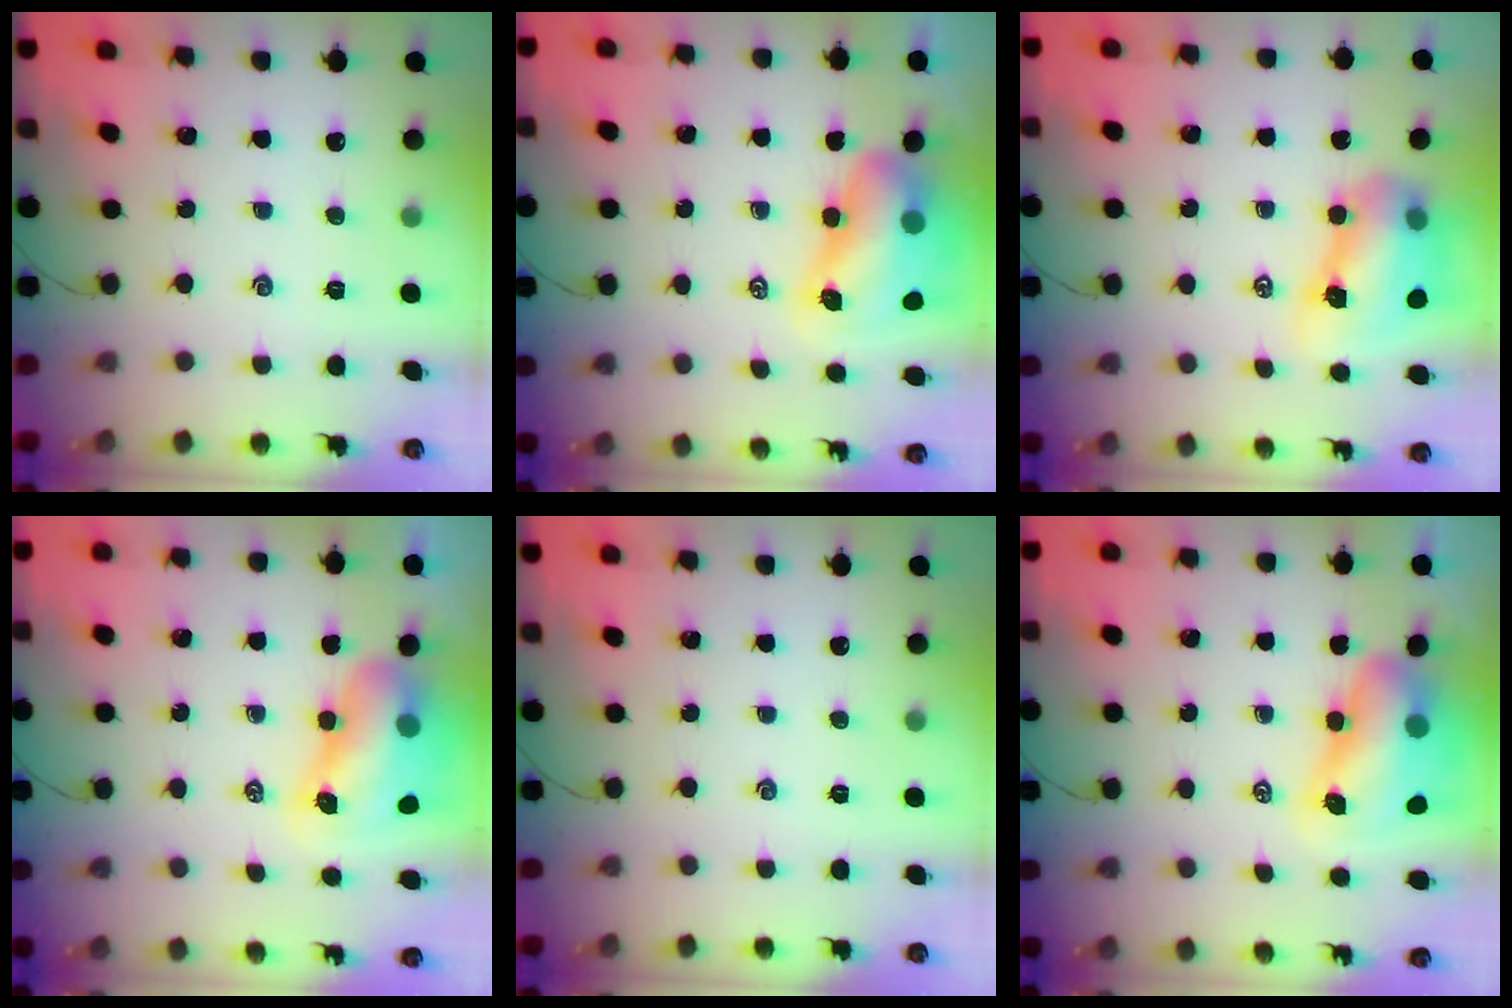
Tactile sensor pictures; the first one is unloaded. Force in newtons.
{"total": 9.7, "press": 9.3, "slide": 2.8}
{"total": 10.1, "press": 9.7, "slide": 2.8}
{"total": 10.2, "press": 9.8, "slide": 2.7}
{"total": 0.0}
{"total": 9.7, "press": 9.3, "slide": 2.8}